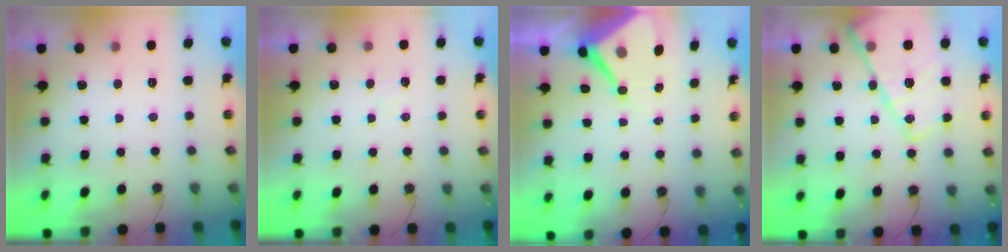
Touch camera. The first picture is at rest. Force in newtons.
{"total": 4.8, "press": 4.8, "slide": 0.7}
{"total": 9.5, "press": 9.5, "slide": 1.0}
{"total": 19.4, "press": 19.3, "slide": 1.6}